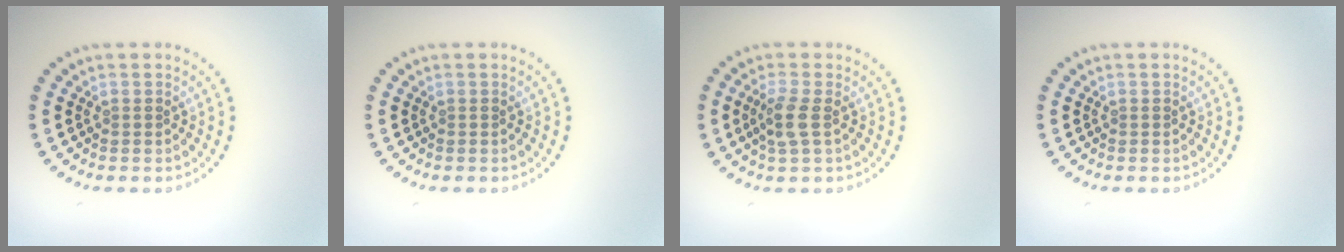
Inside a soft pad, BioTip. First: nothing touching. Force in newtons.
{"total": 0.0}
{"total": 2.3, "press": 2.1, "slide": 0.9}
{"total": 0.0}